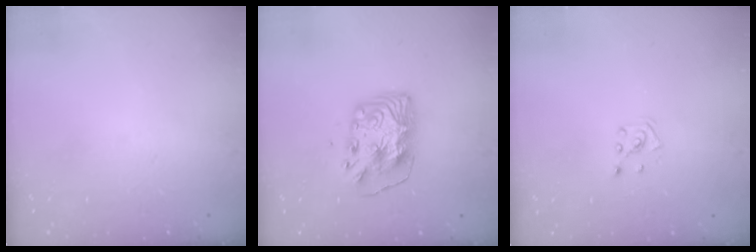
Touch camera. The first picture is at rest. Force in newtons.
{"total": 11.3, "press": 11.3, "slide": 1.1}
{"total": 2.2, "press": 2.2, "slide": 0.3}